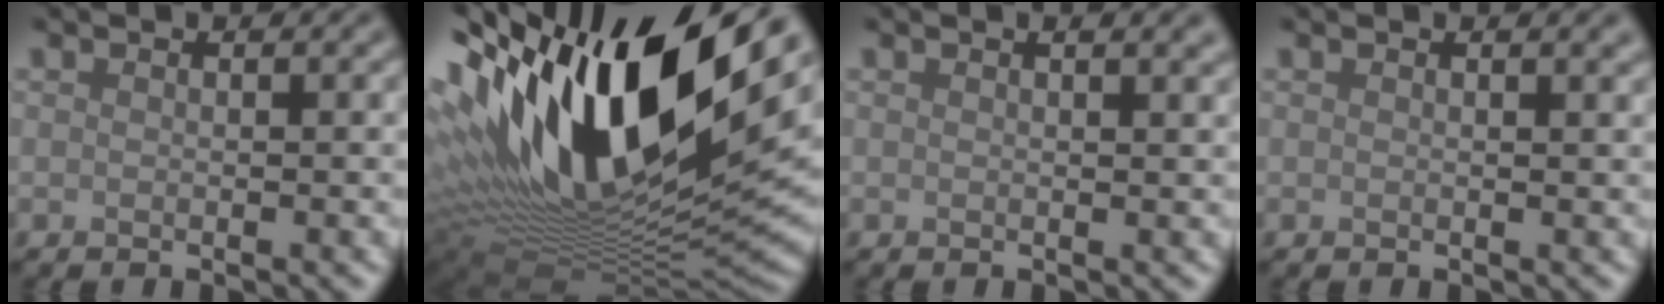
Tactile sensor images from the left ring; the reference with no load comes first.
{"total": 18.8, "force": [6.6, 8.2, 15.6], "torque": [-0.295, 0.017, 0.113]}
{"total": 2.7, "force": [1.6, 1.1, 1.9], "torque": [-0.008, 0.014, 0.005]}
{"total": 1.6, "force": [1.1, 0.6, 1.0], "torque": [-0.006, 0.002, 0.007]}